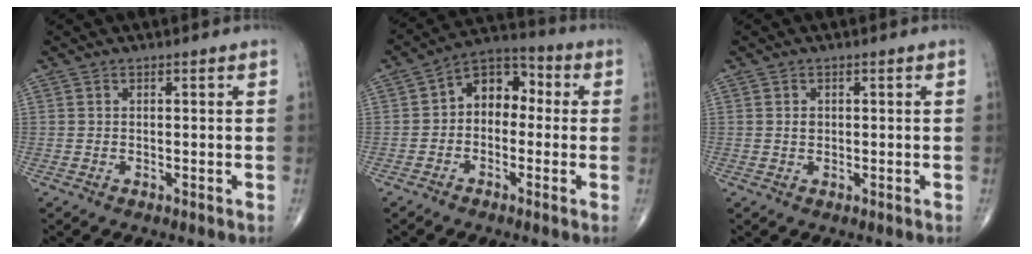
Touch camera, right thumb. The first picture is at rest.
{"total": 8.8, "force": [0.0, 6.3, 6.1], "torque": [-0.059, 0.032, -0.023]}
{"total": 1.1, "force": [0.1, 0.9, 0.6], "torque": [-0.008, 0.001, 0.004]}